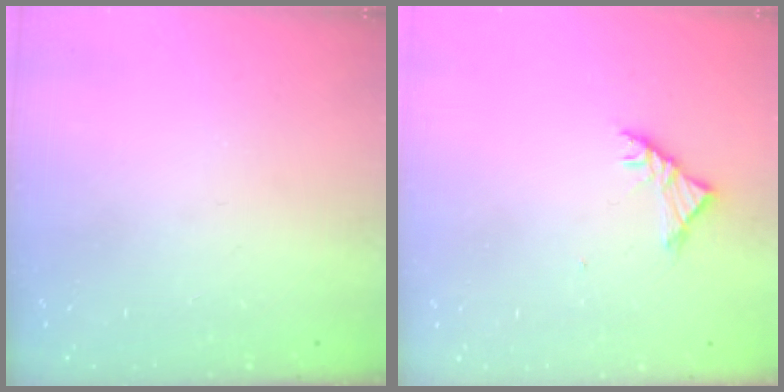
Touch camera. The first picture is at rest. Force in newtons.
{"total": 3.4, "press": 3.3, "slide": 0.8}